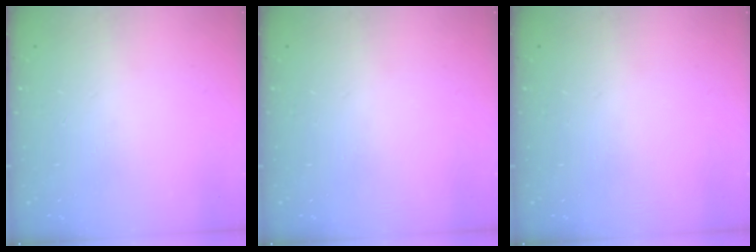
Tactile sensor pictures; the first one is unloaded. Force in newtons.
{"total": 0.0}
{"total": 0.0}